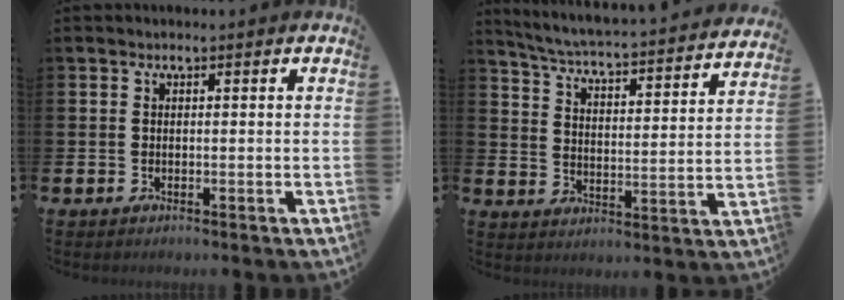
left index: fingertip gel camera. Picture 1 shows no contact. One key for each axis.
{"total": 4.5, "fx": 4.3, "fy": -0.1, "fz": 1.3, "tx": -0.051, "ty": -0.045, "tz": 0.064}